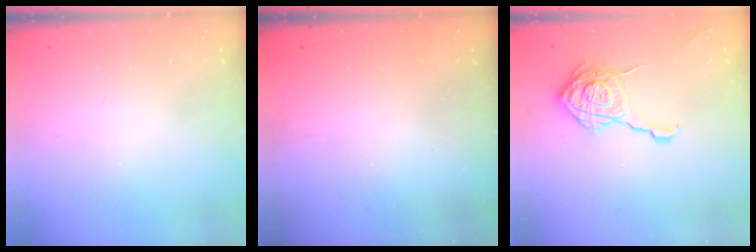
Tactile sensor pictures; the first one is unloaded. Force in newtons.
{"total": 2.6, "press": 2.5, "slide": 0.9}
{"total": 18.1, "press": 18.1, "slide": 0.8}